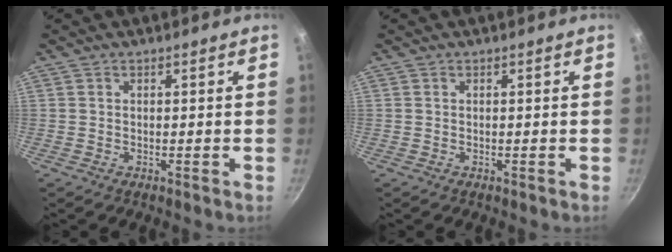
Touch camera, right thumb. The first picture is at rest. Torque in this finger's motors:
{"motor_torque": [-0.26, 0.13, 0.34, -0.40, 0.00]}